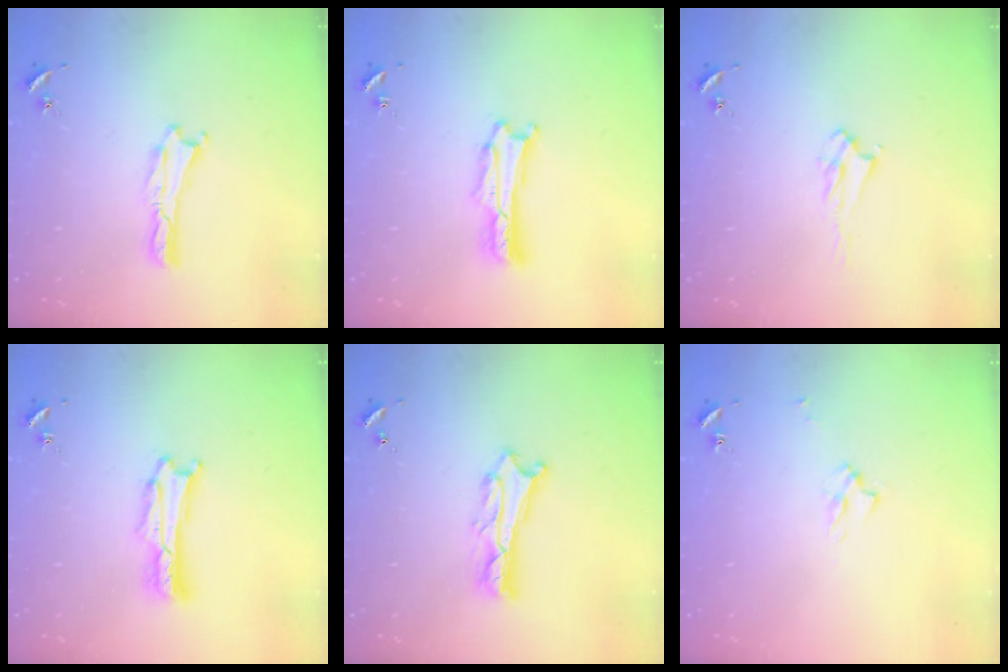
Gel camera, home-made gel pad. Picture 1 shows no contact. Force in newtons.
{"total": 1.4, "press": 1.4, "slide": 0.0}
{"total": 2.2, "press": 2.2, "slide": 0.4}
{"total": 1.4, "press": 1.4, "slide": 0.0}
{"total": 2.6, "press": 2.6, "slide": 0.3}
{"total": 2.5, "press": 2.5, "slide": 0.4}